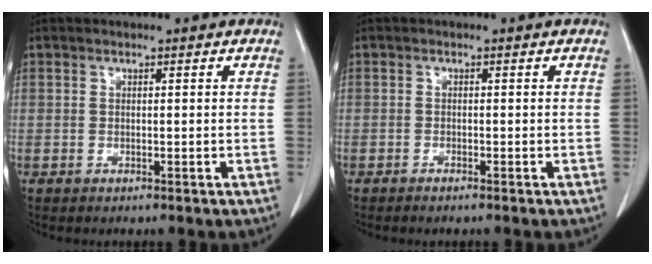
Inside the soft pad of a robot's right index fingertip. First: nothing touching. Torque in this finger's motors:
{"motor_torque": [0.09, -0.06, 0.07, 0.02]}